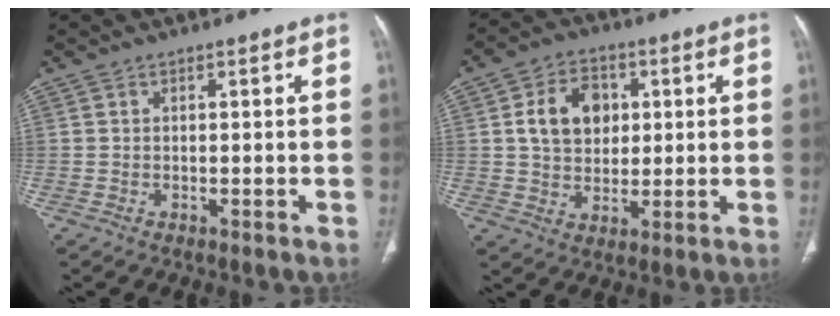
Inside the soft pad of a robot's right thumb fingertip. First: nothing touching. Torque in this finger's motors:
{"motor_torque": [-1.10, 1.06, 0.96, -0.28, 0.06]}